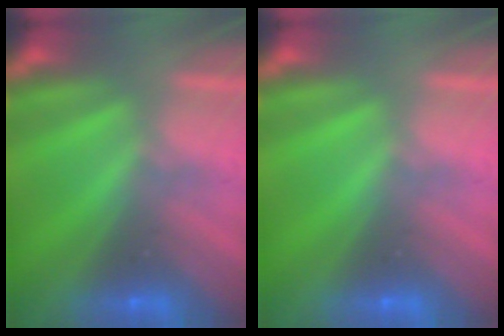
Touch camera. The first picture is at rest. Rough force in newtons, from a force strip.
{"total": 0.0}